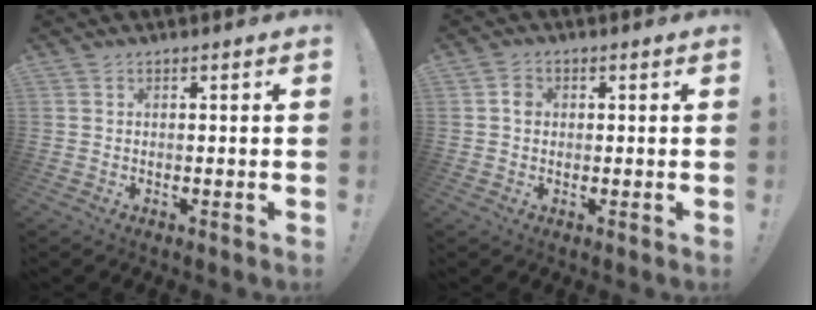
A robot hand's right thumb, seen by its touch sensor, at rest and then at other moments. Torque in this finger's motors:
{"motor_torque": [-0.01, -0.01, 0.10, 0.24, 0.00]}